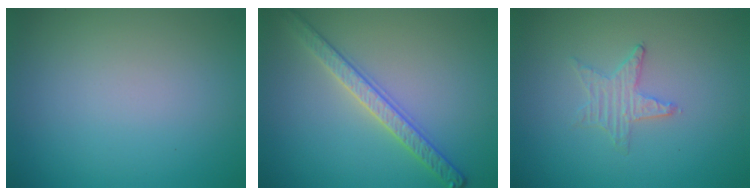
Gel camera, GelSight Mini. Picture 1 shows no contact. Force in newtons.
{"total": 3.2, "press": 3.1, "slide": 0.5}
{"total": 0.9, "press": 0.9, "slide": 0.2}